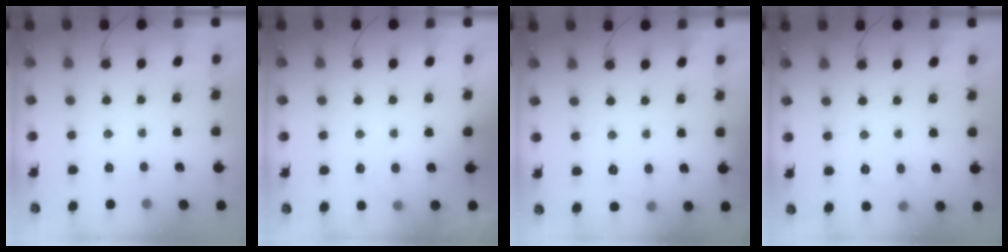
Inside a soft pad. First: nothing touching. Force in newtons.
{"total": 1.6, "press": 1.2, "slide": 1.1}
{"total": 6.3, "press": 6.0, "slide": 1.9}
{"total": 6.8, "press": 6.6, "slide": 1.6}